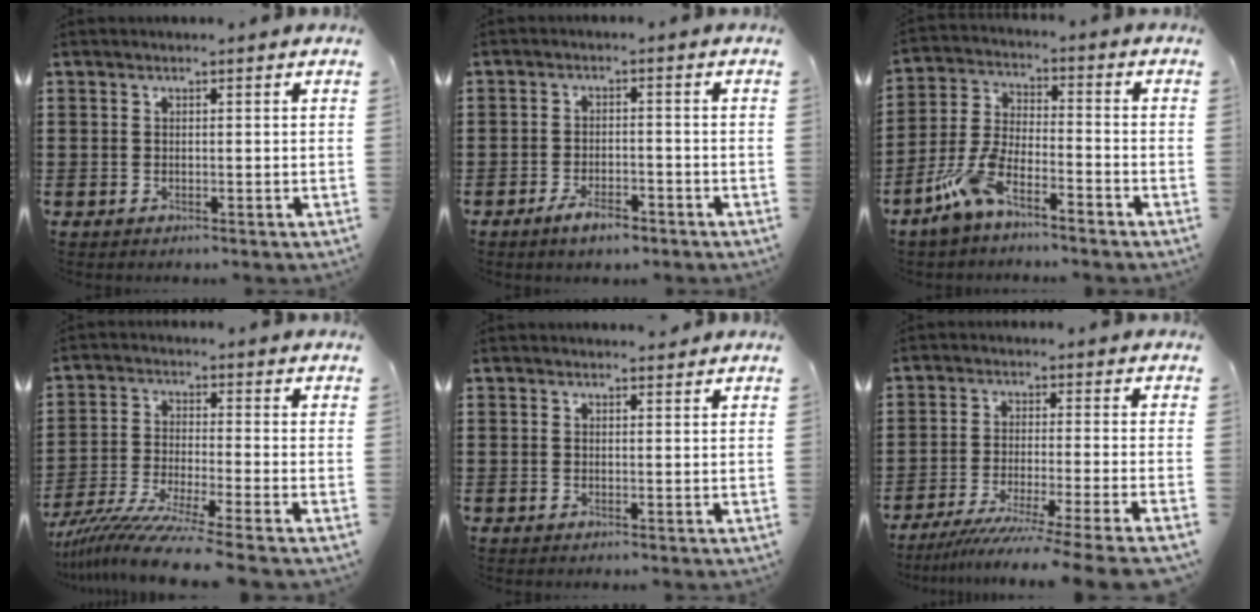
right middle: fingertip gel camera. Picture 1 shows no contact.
{"total": 3.7, "force": [-2.7, 1.2, 2.3], "torque": [-0.043, 0.005, -0.051]}
{"total": 7.5, "force": [-6.0, 1.6, 4.3], "torque": [-0.112, -0.007, -0.121]}
{"total": 8.4, "force": [-7.4, -0.5, 3.9], "torque": [-0.089, -0.014, -0.149]}
{"total": 0.7, "force": [0.5, 0.4, 0.0], "torque": [0.007, -0.002, 0.009]}
{"total": 6.5, "force": [-5.7, -0.9, 3.0], "torque": [-0.050, -0.020, -0.113]}